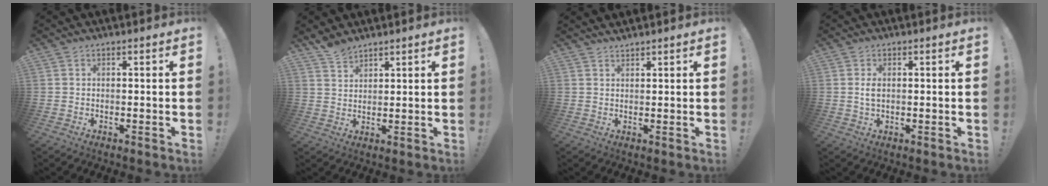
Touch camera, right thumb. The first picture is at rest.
{"total": 4.4, "force": [3.9, 1.6, 1.2], "torque": [-0.020, -0.024, 0.074]}
{"total": 1.4, "force": [1.4, 0.1, -0.1], "torque": [0.004, -0.006, 0.027]}
{"total": 2.3, "force": [0.2, 1.3, 1.9], "torque": [-0.029, 0.001, 0.000]}